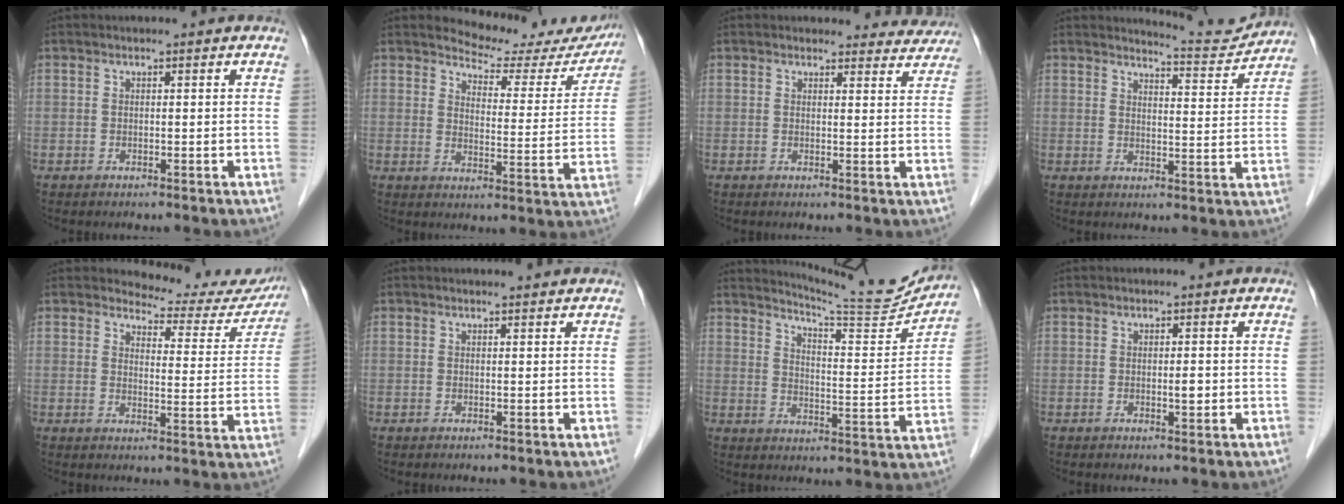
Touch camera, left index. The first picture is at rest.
{"total": 13.7, "force": [13.1, 3.4, 2.1], "torque": [-0.011, -0.038, 0.146]}
{"total": 7.6, "force": [7.2, 2.3, -0.2], "torque": [0.039, -0.009, 0.055]}
{"total": 6.6, "force": [6.6, -0.2, -0.5], "torque": [-0.004, -0.020, 0.085]}
{"total": 12.5, "force": [12.1, 3.0, 1.2], "torque": [0.004, -0.043, 0.127]}
{"total": 1.8, "force": [1.8, 0.0, 0.2], "torque": [-0.009, 0.003, 0.024]}
{"total": 14.1, "force": [13.8, -0.5, 2.8], "torque": [-0.047, -0.055, 0.184]}
{"total": 1.0, "force": [0.0, 0.2, 1.0], "torque": [-0.017, -0.002, 0.002]}